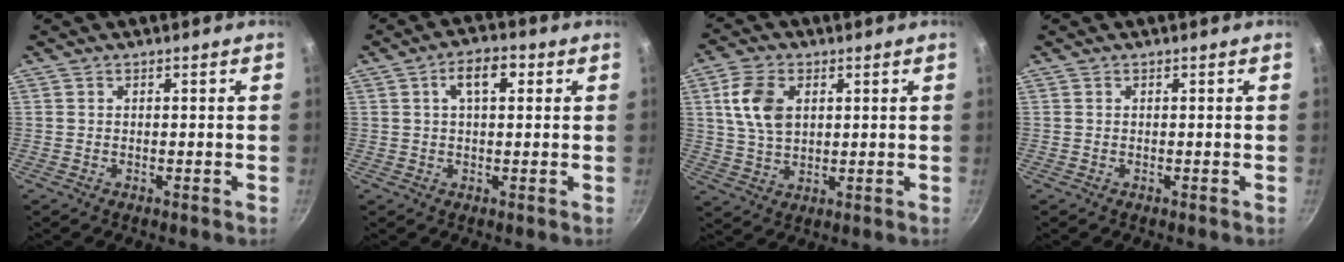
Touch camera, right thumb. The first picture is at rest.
{"total": 5.9, "force": [1.8, 3.0, 4.7], "torque": [-0.066, 0.013, 0.025]}
{"total": 9.2, "force": [2.7, 5.9, 6.6], "torque": [-0.117, -0.005, 0.052]}
{"total": 0.0}